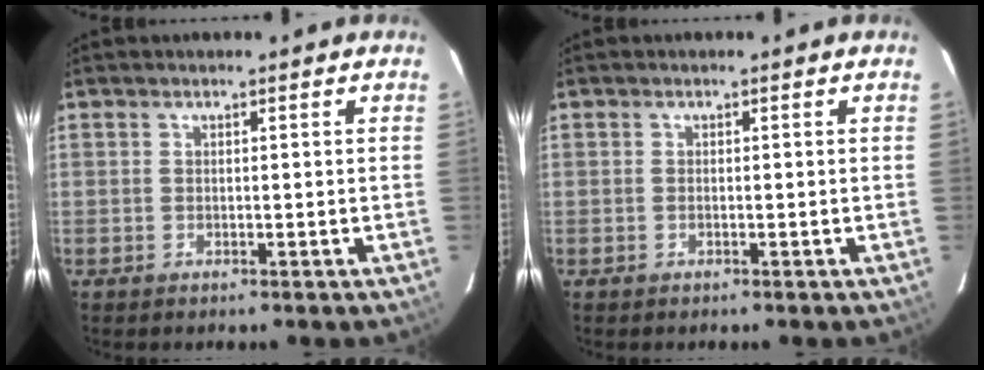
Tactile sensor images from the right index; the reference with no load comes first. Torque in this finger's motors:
{"motor_torque": [-0.03, -0.05, -0.04, 0.00]}